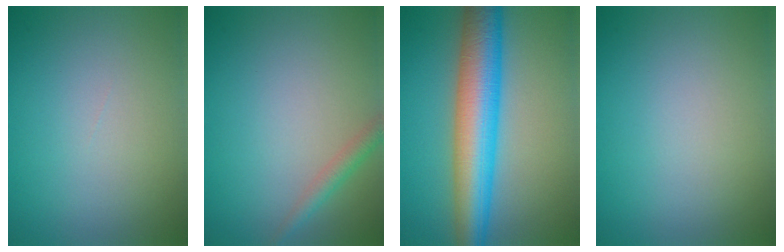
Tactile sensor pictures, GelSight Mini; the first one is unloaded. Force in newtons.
{"total": 1.7, "press": 1.7, "slide": 0.1}
{"total": 9.3, "press": 9.3, "slide": 0.1}
{"total": 0.0}